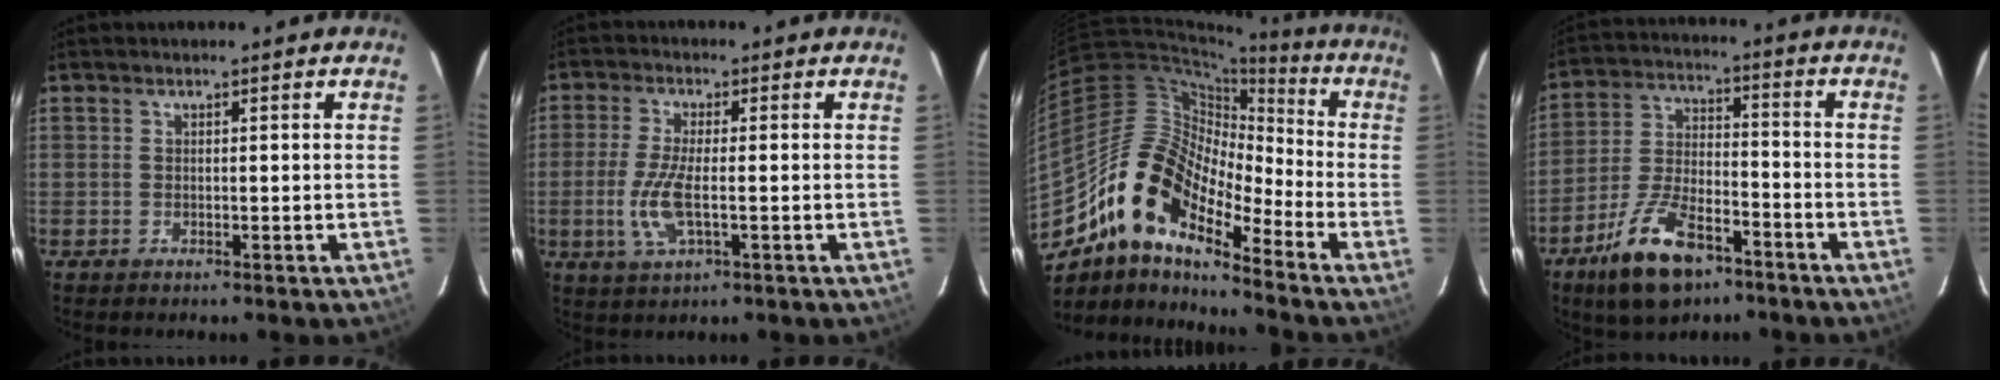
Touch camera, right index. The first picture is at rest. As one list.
[{"total": 7.3, "force": [-1.7, 2.0, 6.8], "torque": [-0.148, -0.009, -0.035]}, {"total": 15.4, "force": [-10.9, 5.6, 9.3], "torque": [-0.153, 0.005, -0.223]}, {"total": 14.6, "force": [-9.2, 6.5, 9.3], "torque": [-0.199, -0.005, -0.161]}]